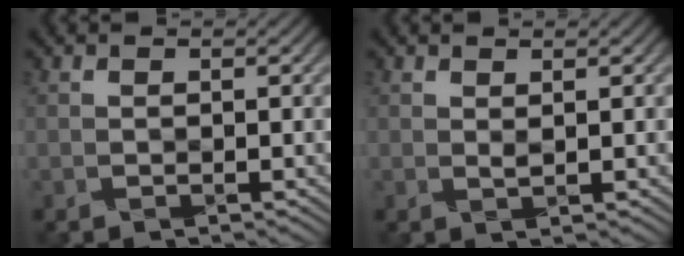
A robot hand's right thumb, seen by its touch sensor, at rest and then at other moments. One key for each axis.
{"total": 0.8, "fx": 0.7, "fy": 0.1, "fz": 0.4, "tx": -0.009, "ty": 0.000, "tz": 0.015}